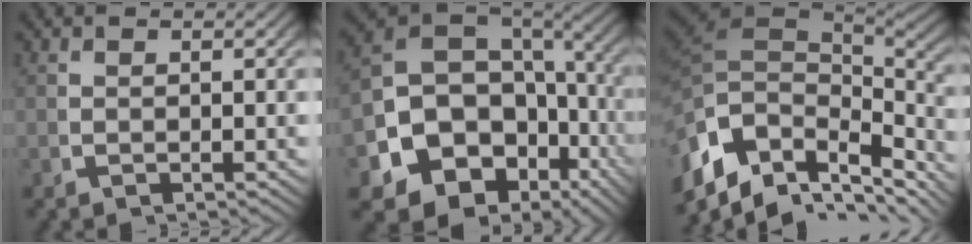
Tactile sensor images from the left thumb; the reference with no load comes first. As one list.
[{"total": 16.9, "force": [-4.4, 12.5, 10.5], "torque": [-0.206, -0.070, -0.043]}, {"total": 13.0, "force": [-2.2, 8.9, 9.2], "torque": [-0.168, -0.040, -0.011]}]